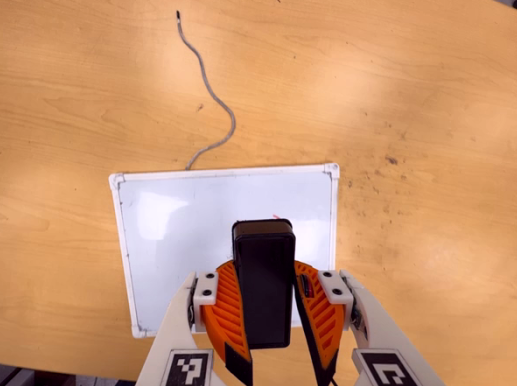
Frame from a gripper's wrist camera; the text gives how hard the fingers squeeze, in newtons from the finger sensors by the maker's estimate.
{"total": 10.2, "left": 9.6, "right": 10.8}